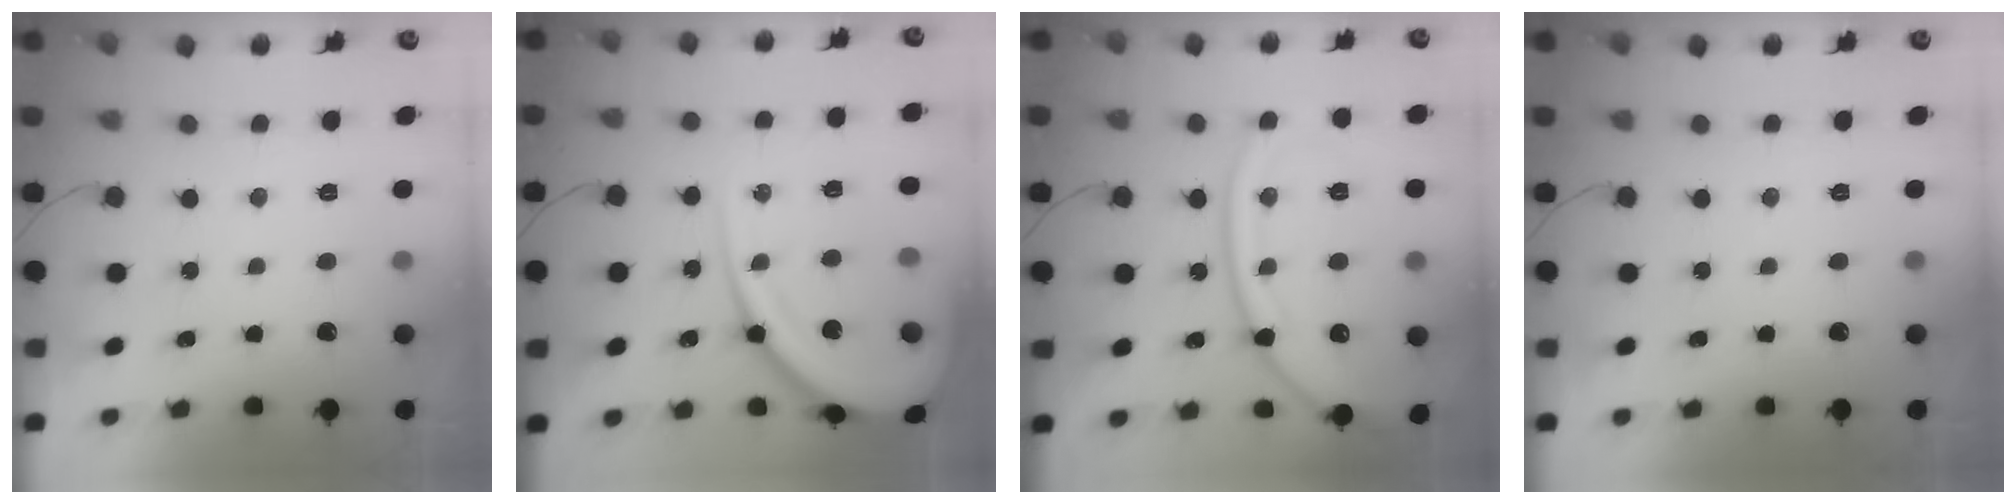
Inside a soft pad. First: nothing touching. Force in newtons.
{"total": 19.7, "press": 19.6, "slide": 2.0}
{"total": 18.6, "press": 18.5, "slide": 2.0}
{"total": 0.0}